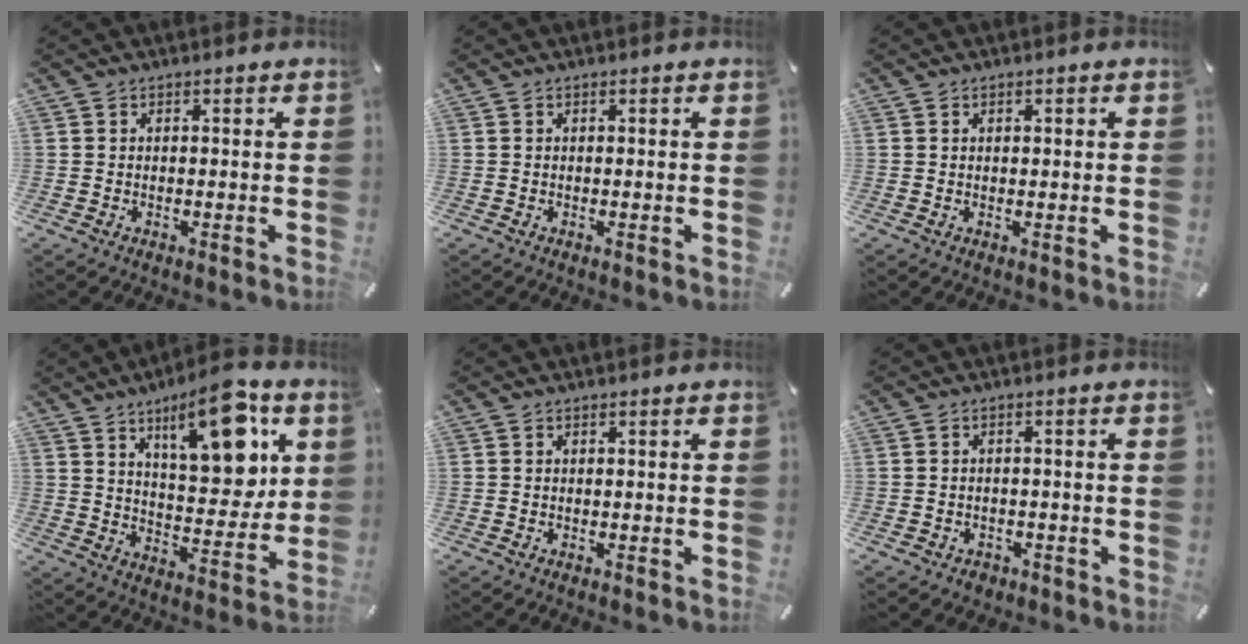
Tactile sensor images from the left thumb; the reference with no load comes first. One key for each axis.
{"total": 0.0}
{"total": 0.6, "fx": 0.2, "fy": 0.4, "fz": 0.4, "tx": -0.009, "ty": 0.001, "tz": 0.004}
{"total": 17.8, "fx": 9.6, "fy": 7.1, "fz": 13.1, "tx": -0.178, "ty": -0.052, "tz": 0.151}
{"total": 0.0}
{"total": 2.1, "fx": -1.1, "fy": 1.6, "fz": 0.6, "tx": -0.011, "ty": 0.004, "tz": -0.023}